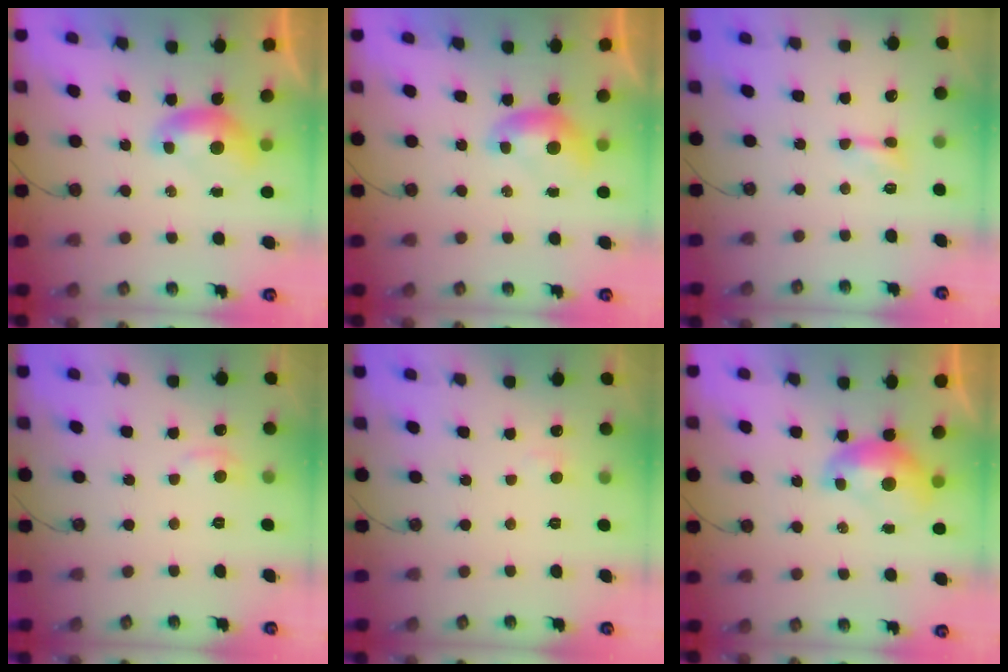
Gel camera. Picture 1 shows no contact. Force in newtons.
{"total": 0.0}
{"total": 2.5, "press": 2.4, "slide": 0.6}
{"total": 1.0, "press": 0.2, "slide": 1.0}
{"total": 2.0, "press": 1.9, "slide": 0.6}
{"total": 2.1, "press": 2.1, "slide": 0.3}